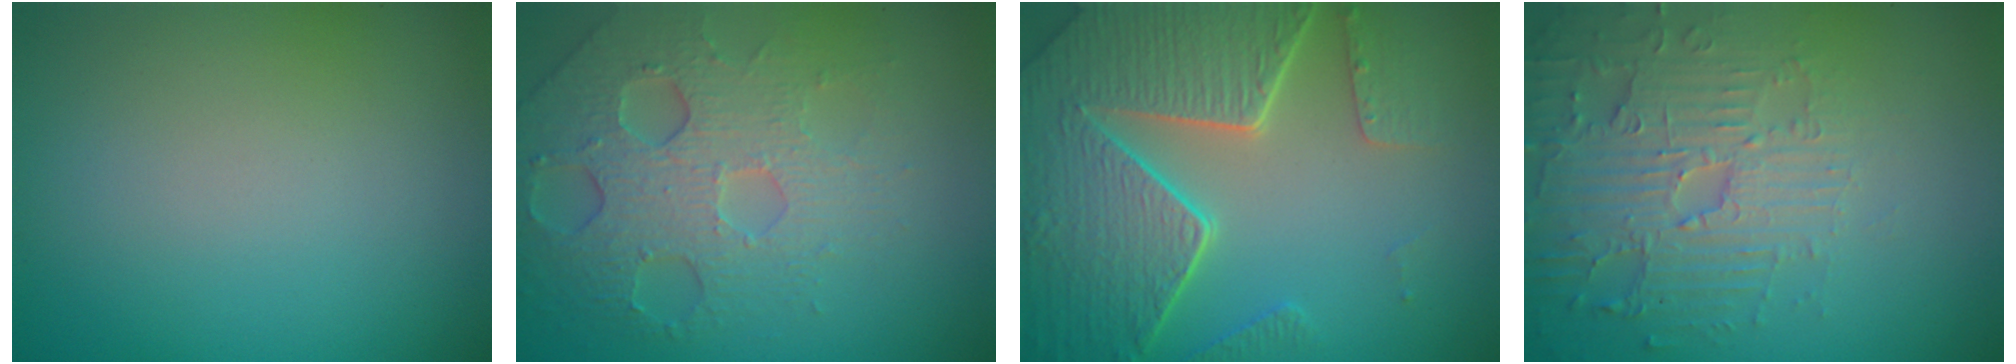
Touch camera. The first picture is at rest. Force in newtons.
{"total": 5.8, "press": 4.5, "slide": 3.7}
{"total": 8.3, "press": 6.1, "slide": 5.6}
{"total": 4.8, "press": 4.1, "slide": 2.6}